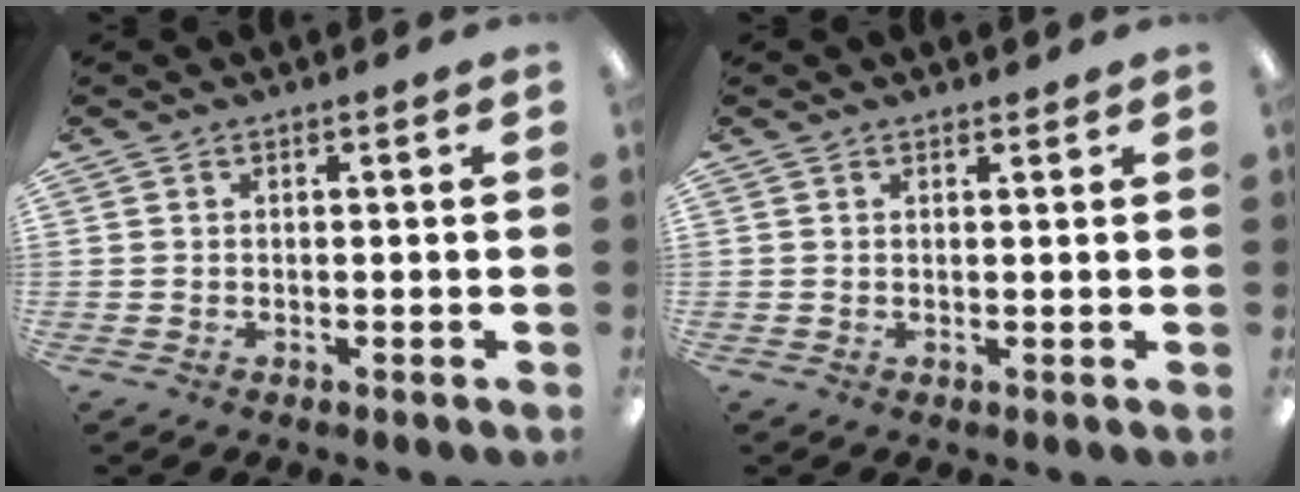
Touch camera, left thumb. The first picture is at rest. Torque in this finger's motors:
{"motor_torque": [-0.22, -0.12, -0.51, 0.04, 0.00]}